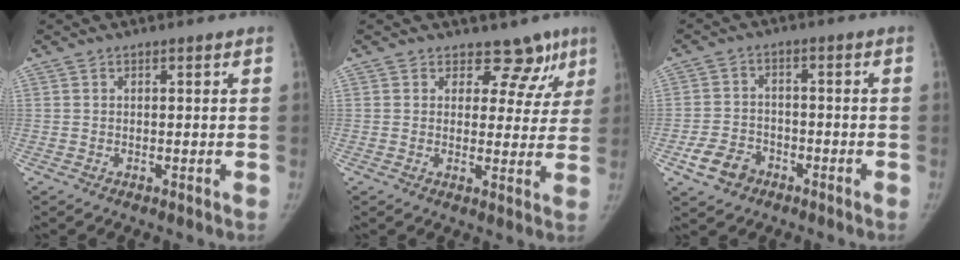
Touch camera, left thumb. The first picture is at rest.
{"total": 7.5, "force": [5.5, 5.0, 1.3], "torque": [0.031, -0.027, 0.054]}
{"total": 6.4, "force": [-3.5, 4.7, 2.6], "torque": [-0.038, 0.020, -0.059]}